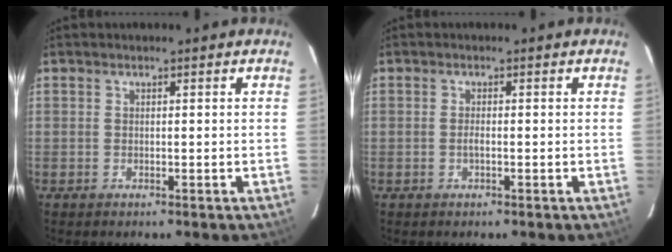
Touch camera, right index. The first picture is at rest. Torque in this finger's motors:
{"motor_torque": [0.28, -0.17, 0.11, 0.04]}